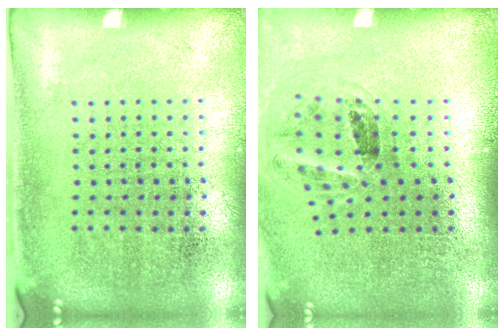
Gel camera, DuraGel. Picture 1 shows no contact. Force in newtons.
{"total": 1.2, "press": 1.0, "slide": 0.6}